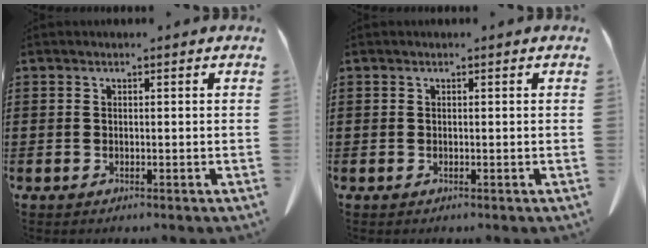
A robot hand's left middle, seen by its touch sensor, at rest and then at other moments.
{"total": 0.0}